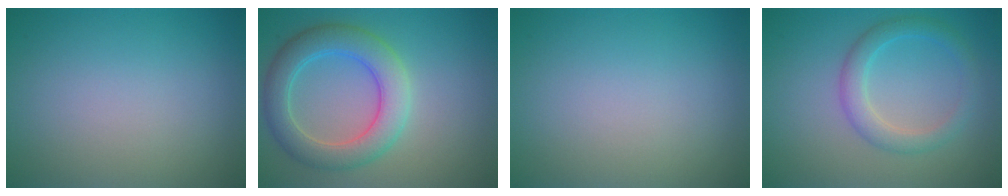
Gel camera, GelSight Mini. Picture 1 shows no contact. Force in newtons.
{"total": 5.6, "press": 5.5, "slide": 0.3}
{"total": 0.0}
{"total": 2.8, "press": 2.8, "slide": 0.2}